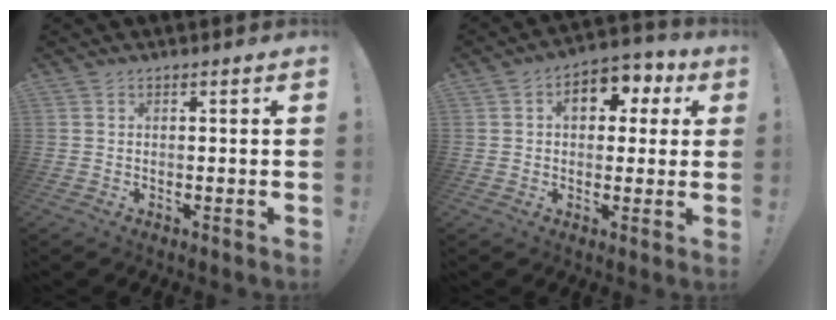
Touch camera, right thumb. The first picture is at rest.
{"total": 9.2, "force": [2.8, 6.2, 6.2], "torque": [-0.080, -0.003, 0.048]}